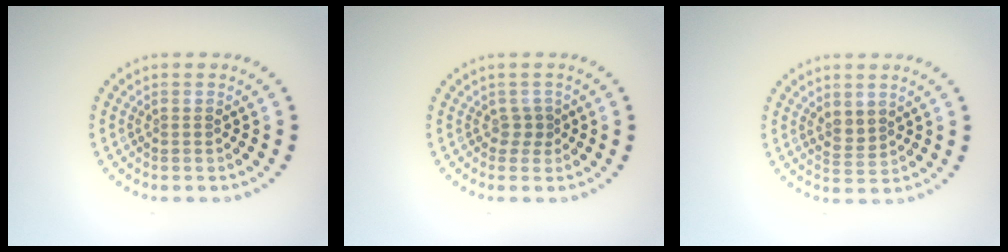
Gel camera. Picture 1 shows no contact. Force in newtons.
{"total": 1.1, "press": 0.7, "slide": 0.8}
{"total": 1.7, "press": 1.5, "slide": 0.8}